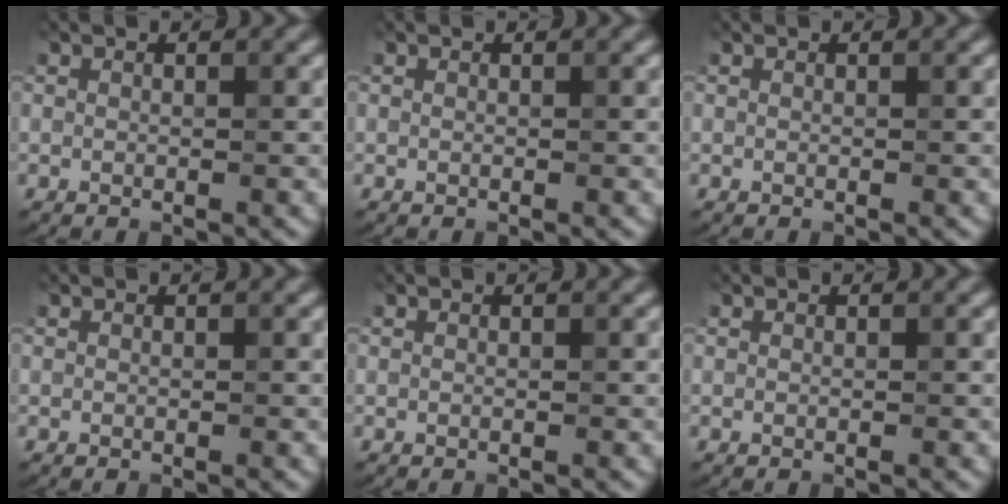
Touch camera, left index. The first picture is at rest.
{"total": 0.0}
{"total": 0.0}
{"total": 0.0}
{"total": 0.0}
{"total": 0.0}